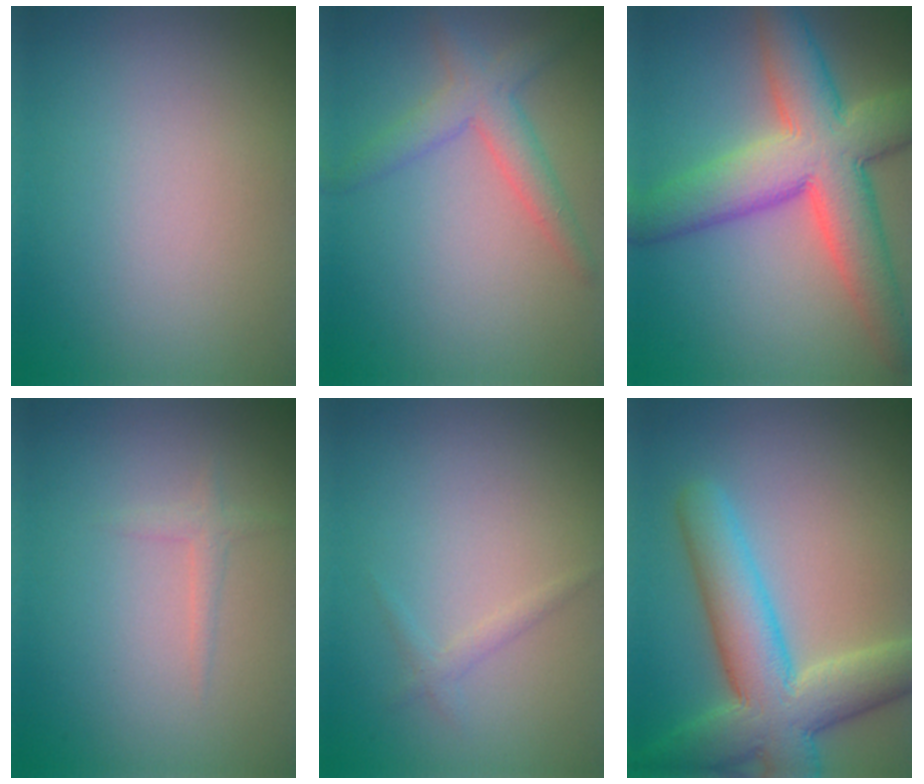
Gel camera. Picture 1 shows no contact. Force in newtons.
{"total": 3.2, "press": 3.2, "slide": 0.2}
{"total": 10.4, "press": 10.4, "slide": 0.6}
{"total": 1.0, "press": 1.0, "slide": 0.1}
{"total": 0.9, "press": 0.9, "slide": 0.1}
{"total": 8.9, "press": 8.9, "slide": 0.6}